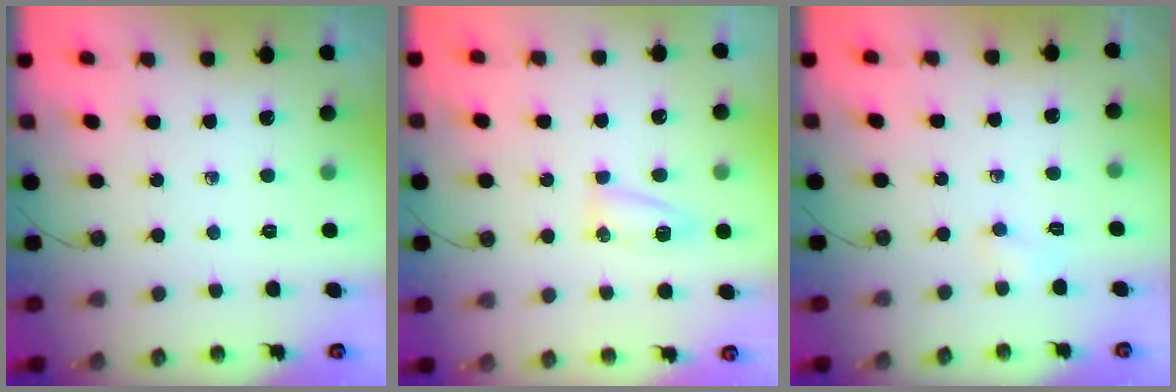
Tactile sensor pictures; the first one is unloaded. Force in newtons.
{"total": 12.3, "press": 7.2, "slide": 10.0}
{"total": 11.3, "press": 3.8, "slide": 10.7}